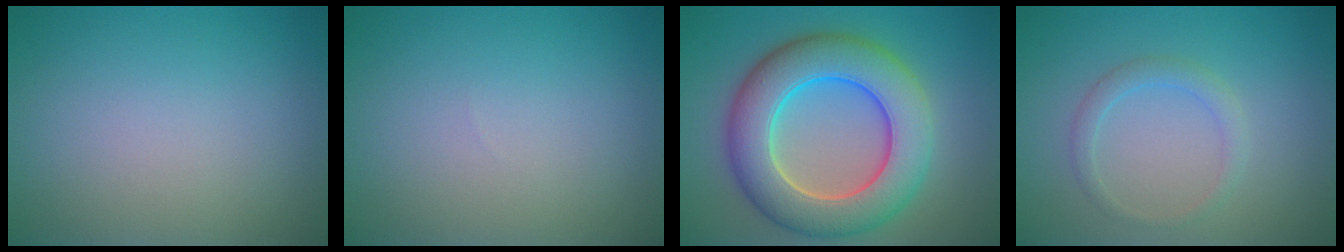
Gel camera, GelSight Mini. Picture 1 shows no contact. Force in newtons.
{"total": 0.0}
{"total": 10.0, "press": 10.0, "slide": 0.4}
{"total": 1.7, "press": 1.7, "slide": 0.1}